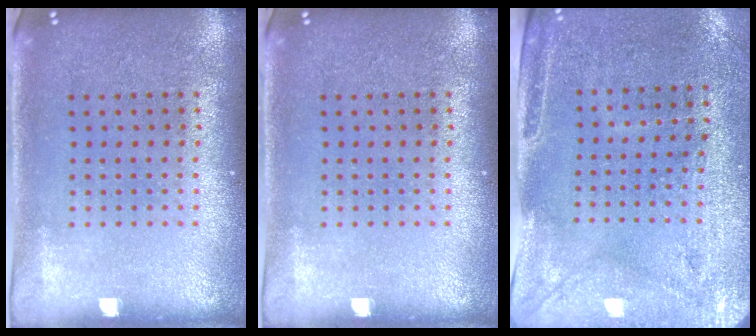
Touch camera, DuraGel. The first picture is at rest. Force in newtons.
{"total": 0.0}
{"total": 2.9, "press": 2.5, "slide": 1.5}